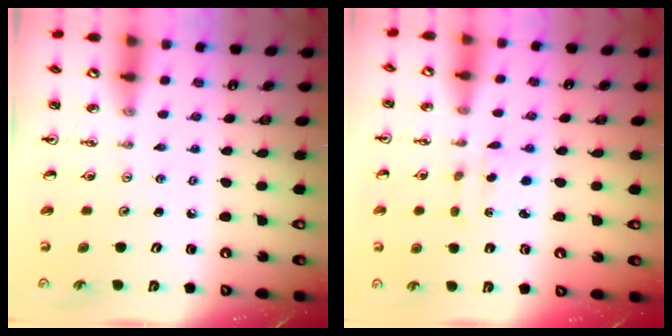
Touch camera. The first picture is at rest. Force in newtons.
{"total": 2.4, "press": 2.3, "slide": 0.6}